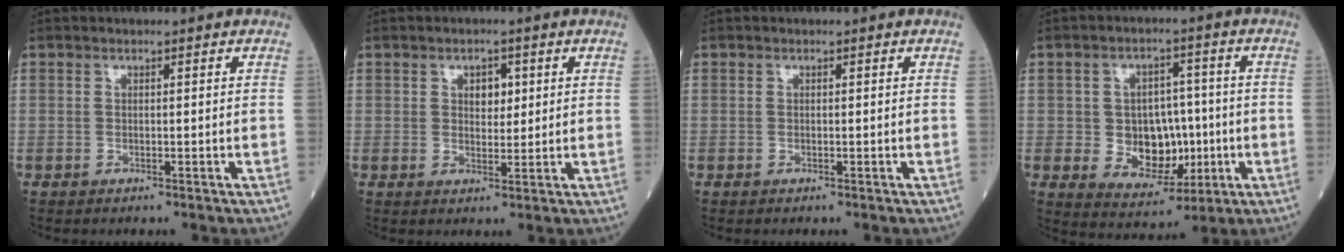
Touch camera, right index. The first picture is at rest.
{"total": 3.0, "force": [1.0, 1.9, 2.1], "torque": [-0.026, 0.002, 0.014]}
{"total": 0.0}
{"total": 9.1, "force": [-1.1, 6.2, 6.6], "torque": [-0.103, 0.010, -0.005]}